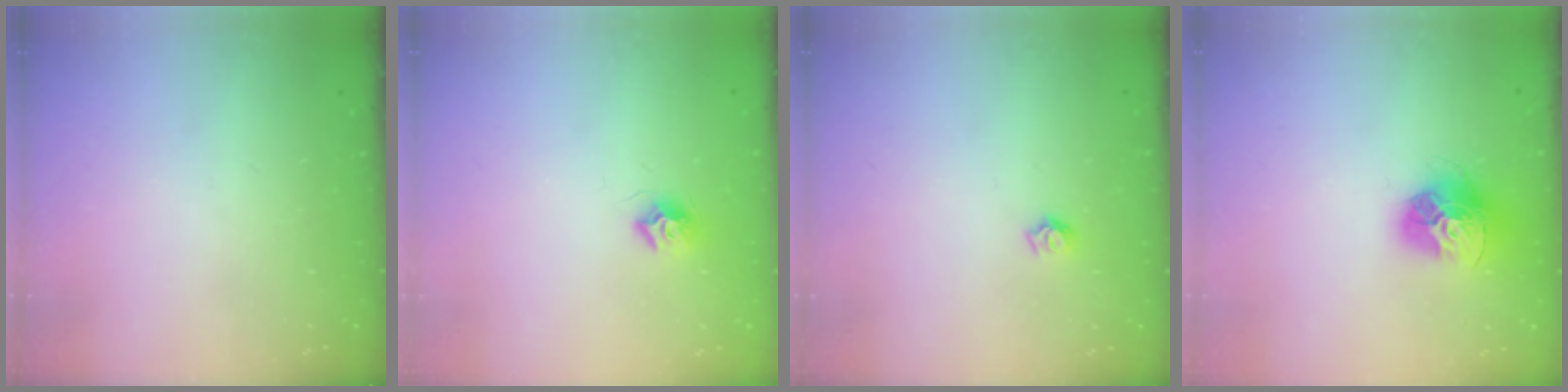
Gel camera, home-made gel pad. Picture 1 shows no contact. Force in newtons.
{"total": 7.4, "press": 7.4, "slide": 0.0}
{"total": 5.5, "press": 5.5, "slide": 0.5}
{"total": 14.8, "press": 14.8, "slide": 1.6}